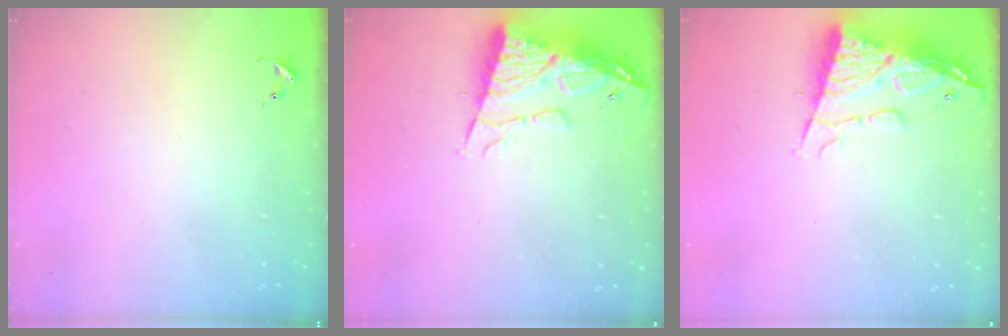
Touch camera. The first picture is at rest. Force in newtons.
{"total": 11.7, "press": 11.6, "slide": 1.1}
{"total": 11.7, "press": 11.6, "slide": 1.1}